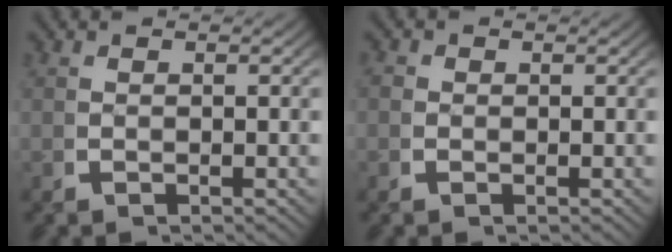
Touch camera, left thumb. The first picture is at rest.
{"total": 0.9, "force": [-0.1, 0.9, 0.1], "torque": [-0.004, -0.006, -0.005]}